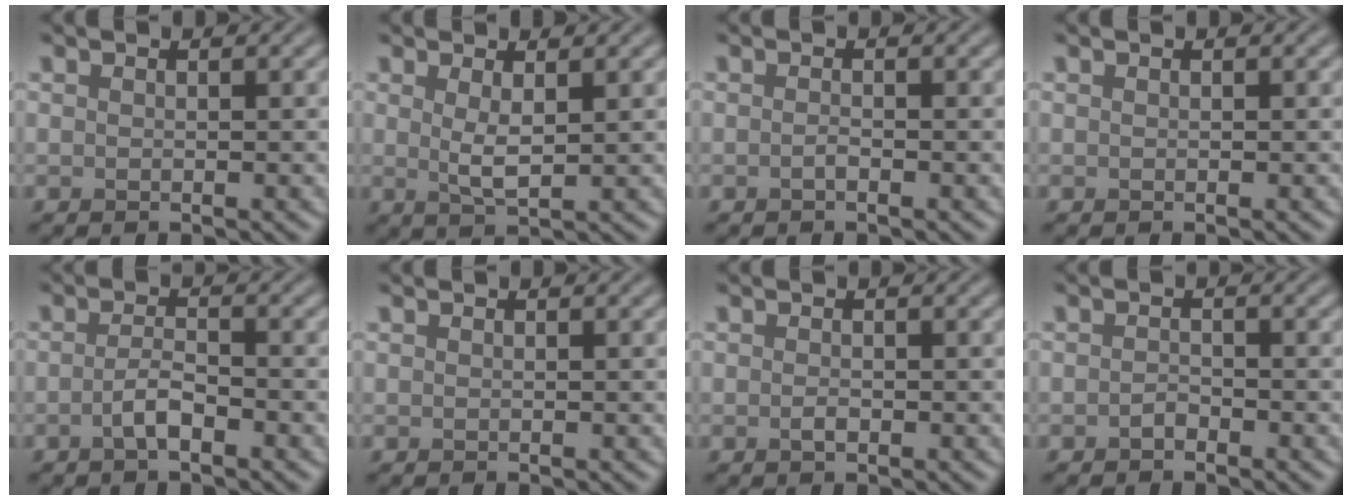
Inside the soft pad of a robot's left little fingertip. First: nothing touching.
{"total": 2.1, "force": [0.8, 0.5, 1.9], "torque": [-0.038, -0.005, 0.017]}
{"total": 0.6, "force": [-0.3, 0.1, 0.5], "torque": [-0.011, 0.001, -0.006]}
{"total": 0.0}
{"total": 2.0, "force": [-1.0, 0.6, 1.7], "torque": [-0.034, 0.004, -0.022]}
{"total": 0.0}
{"total": 0.8, "force": [-0.3, 0.4, 0.6], "torque": [-0.014, -0.001, -0.006]}
{"total": 0.8, "force": [-0.6, 0.4, 0.4], "torque": [-0.009, 0.000, -0.013]}